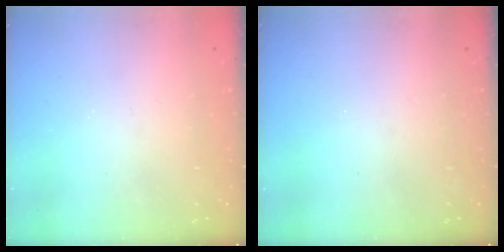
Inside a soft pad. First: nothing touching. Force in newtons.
{"total": 0.0}